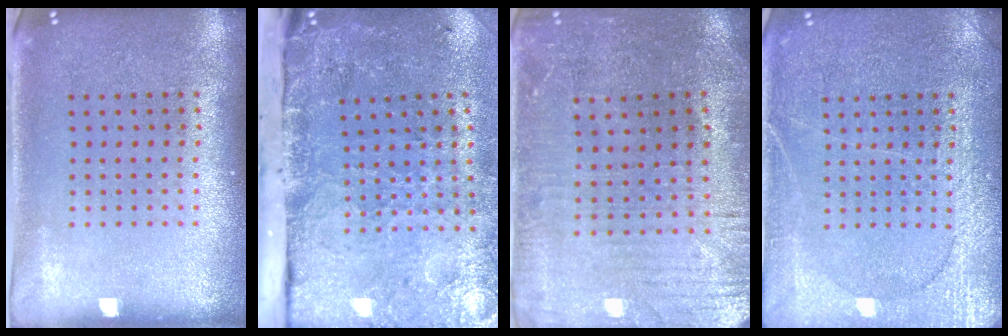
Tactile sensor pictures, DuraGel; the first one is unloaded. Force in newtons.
{"total": 5.0, "press": 3.7, "slide": 3.4}
{"total": 1.1, "press": 1.0, "slide": 0.4}
{"total": 4.7, "press": 4.7, "slide": 0.6}